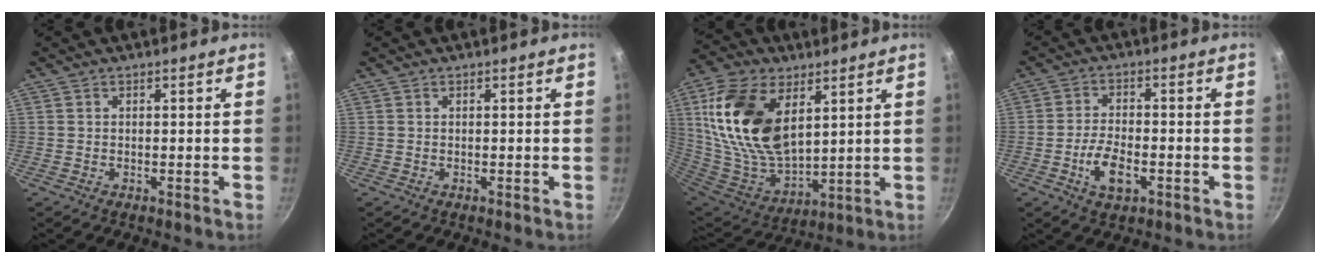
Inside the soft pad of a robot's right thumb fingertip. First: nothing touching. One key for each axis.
{"total": 0.0}
{"total": 22.1, "fx": 7.4, "fy": 12.8, "fz": 16.4, "tx": -0.303, "ty": -0.037, "tz": 0.154}
{"total": 7.2, "fx": -2.6, "fy": 3.6, "fz": 5.7, "tx": -0.103, "ty": 0.016, "tz": -0.049}